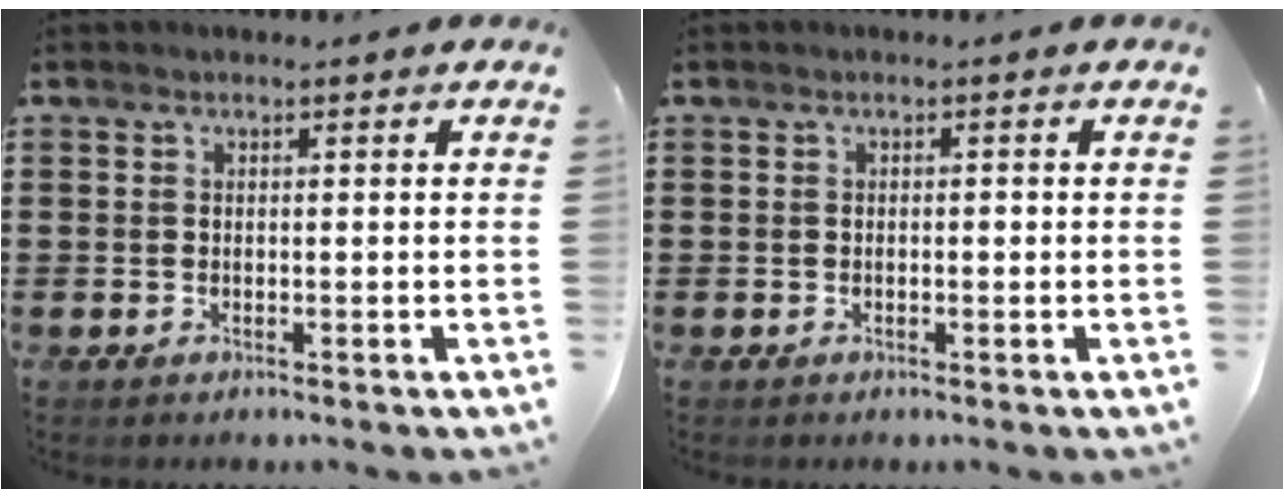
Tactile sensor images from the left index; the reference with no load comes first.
{"total": 0.6, "force": [-0.1, 0.1, 0.6], "torque": [-0.013, -0.003, -0.001]}